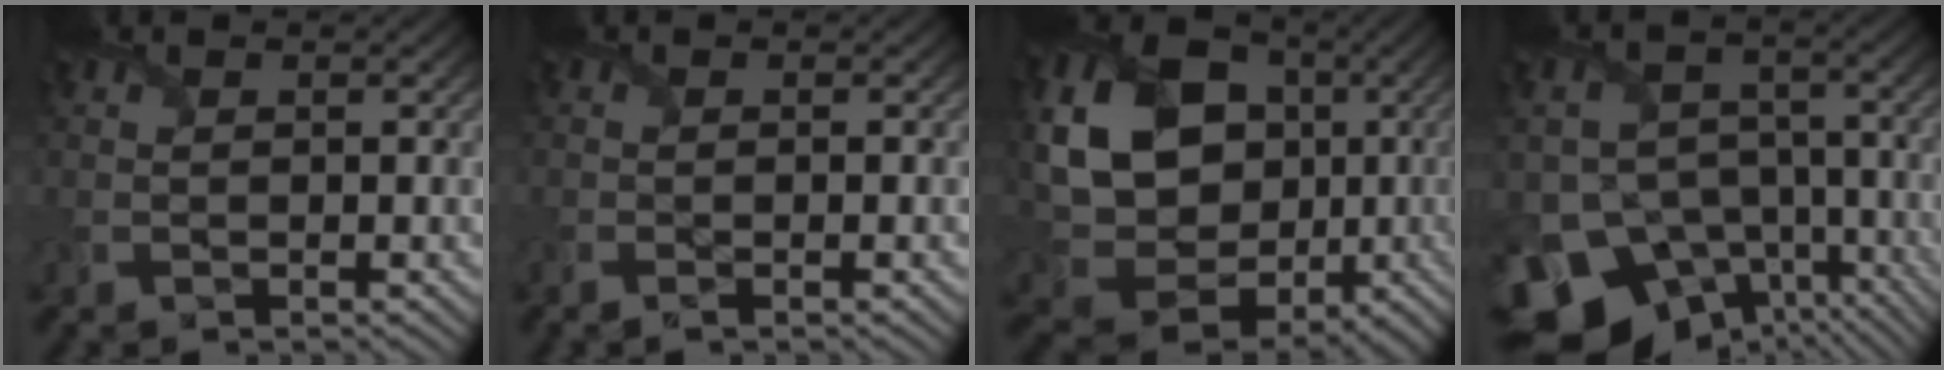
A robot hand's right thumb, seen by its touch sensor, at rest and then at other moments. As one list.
[{"total": 1.3, "force": [-0.9, -0.4, 0.9], "torque": [-0.017, -0.005, -0.016]}, {"total": 21.0, "force": [1.6, 17.6, 11.4], "torque": [-0.265, -0.002, 0.038]}, {"total": 17.4, "force": [-11.0, 12.0, 6.3], "torque": [-0.151, -0.059, -0.156]}]